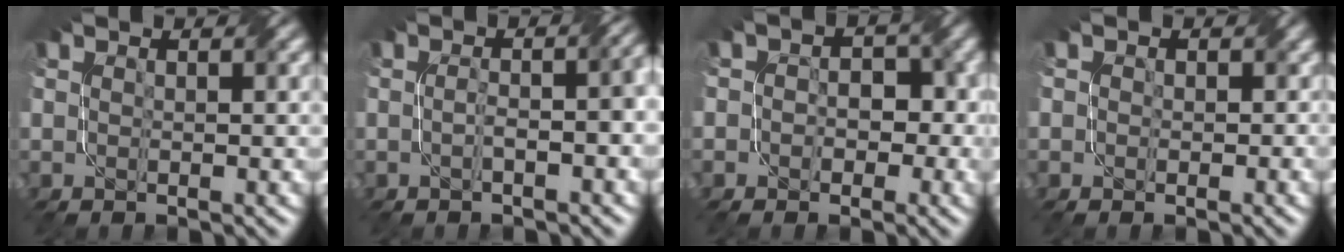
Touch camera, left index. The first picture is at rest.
{"total": 3.5, "force": [-0.5, 1.2, 3.3], "torque": [-0.029, 0.015, -0.014]}
{"total": 3.8, "force": [-0.1, 3.2, 2.0], "torque": [0.005, 0.006, -0.022]}
{"total": 1.9, "force": [0.4, 1.7, 0.7], "torque": [0.000, 0.007, -0.009]}